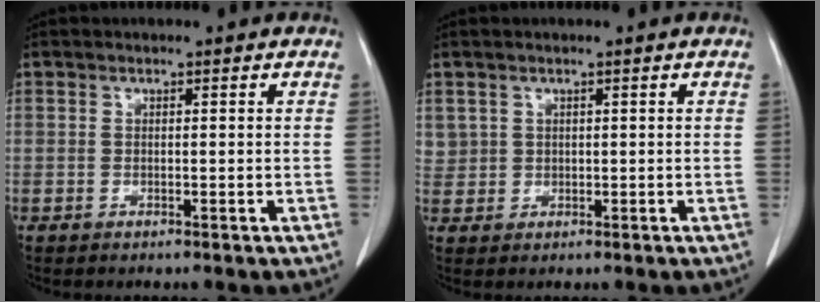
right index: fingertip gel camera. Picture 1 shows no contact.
{"total": 2.5, "force": [1.0, 2.3, 0.3], "torque": [0.007, 0.008, 0.021]}